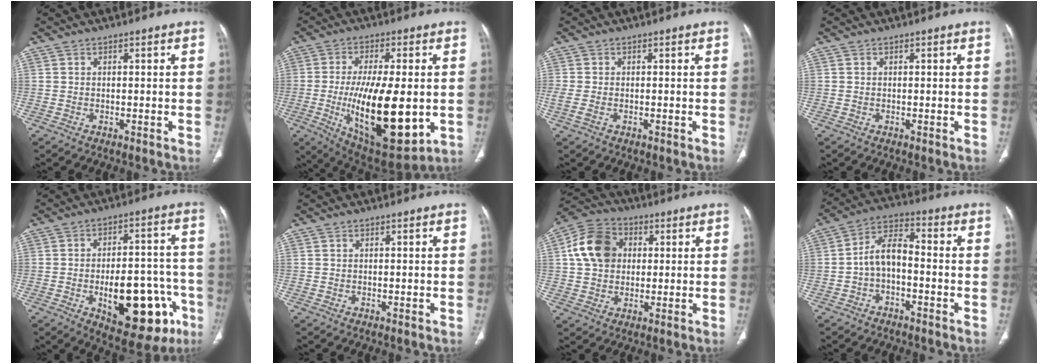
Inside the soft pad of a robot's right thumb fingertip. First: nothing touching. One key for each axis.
{"total": 22.4, "fx": -3.0, "fy": 8.6, "fz": 20.5, "tx": -0.346, "ty": -0.028, "tz": -0.028}
{"total": 2.1, "fx": -0.6, "fy": 1.1, "fz": 1.6, "tx": -0.056, "ty": 0.001, "tz": -0.012}
{"total": 0.0}
{"total": 20.9, "fx": -7.1, "fy": 10.0, "fz": 16.9, "tx": -0.191, "ty": 0.037, "tz": -0.079}
{"total": 0.0}
{"total": 11.6, "fx": 2.0, "fy": 9.2, "fz": 6.8, "tx": -0.109, "ty": 0.013, "tz": 0.028}
{"total": 7.5, "fx": -1.8, "fy": 4.3, "fz": 6.0, "tx": -0.105, "ty": 0.037, "tz": -0.043}